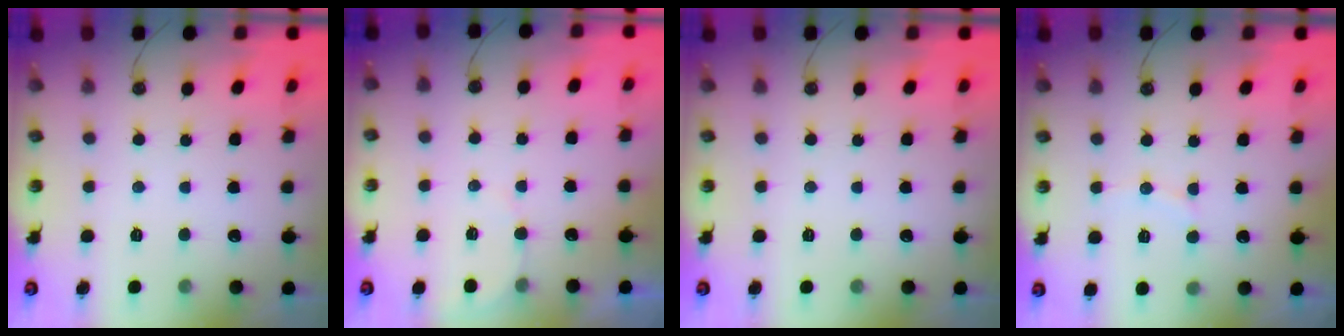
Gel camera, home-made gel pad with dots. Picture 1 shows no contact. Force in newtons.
{"total": 2.8, "press": 2.8, "slide": 0.2}
{"total": 0.0}
{"total": 6.2, "press": 6.0, "slide": 1.6}